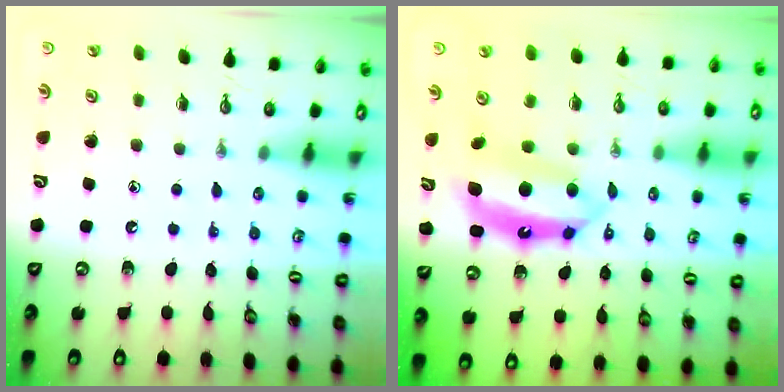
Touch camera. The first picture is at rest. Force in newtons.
{"total": 7.8, "press": 7.7, "slide": 0.6}